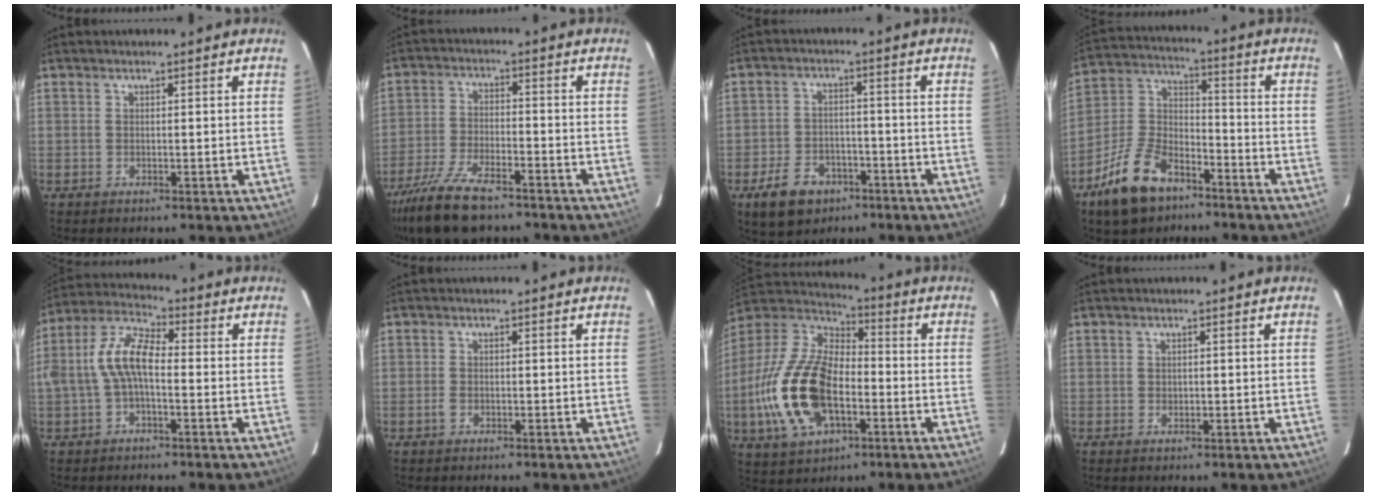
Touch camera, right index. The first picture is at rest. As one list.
[{"total": 15.4, "force": [-12.0, 5.0, 8.1], "torque": [-0.186, -0.029, -0.217]}, {"total": 9.8, "force": [-5.7, 6.6, 4.4], "torque": [-0.114, 0.013, -0.081]}, {"total": 14.9, "force": [-9.2, 8.2, 8.4], "torque": [-0.185, 0.021, -0.164]}, {"total": 9.2, "force": [-1.3, 4.1, 8.2], "torque": [-0.176, 0.022, -0.028]}, {"total": 1.6, "force": [-0.7, 1.1, 0.9], "torque": [-0.018, 0.001, -0.012]}, {"total": 22.0, "force": [-5.7, 12.1, 17.4], "torque": [-0.385, -0.008, -0.100]}, {"total": 0.9, "force": [0.0, 0.8, 0.4], "torque": [-0.004, 0.002, 0.001]}]